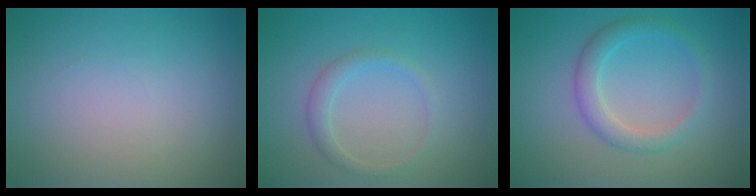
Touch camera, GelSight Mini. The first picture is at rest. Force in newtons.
{"total": 1.6, "press": 1.6, "slide": 0.0}
{"total": 2.7, "press": 2.7, "slide": 0.1}